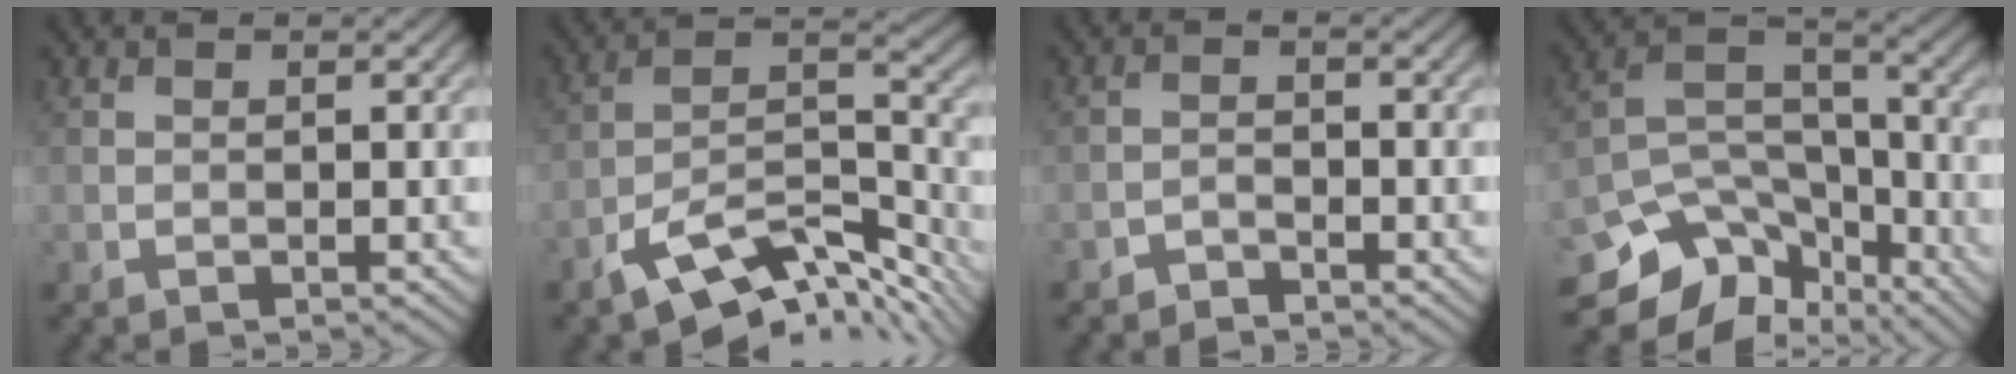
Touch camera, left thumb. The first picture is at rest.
{"total": 12.6, "force": [-8.8, 4.4, 7.8], "torque": [-0.135, -0.006, -0.156]}
{"total": 1.8, "force": [-1.7, 0.4, 0.4], "torque": [-0.002, 0.005, -0.038]}
{"total": 12.4, "force": [-8.9, 6.7, 5.4], "torque": [-0.114, -0.016, -0.149]}